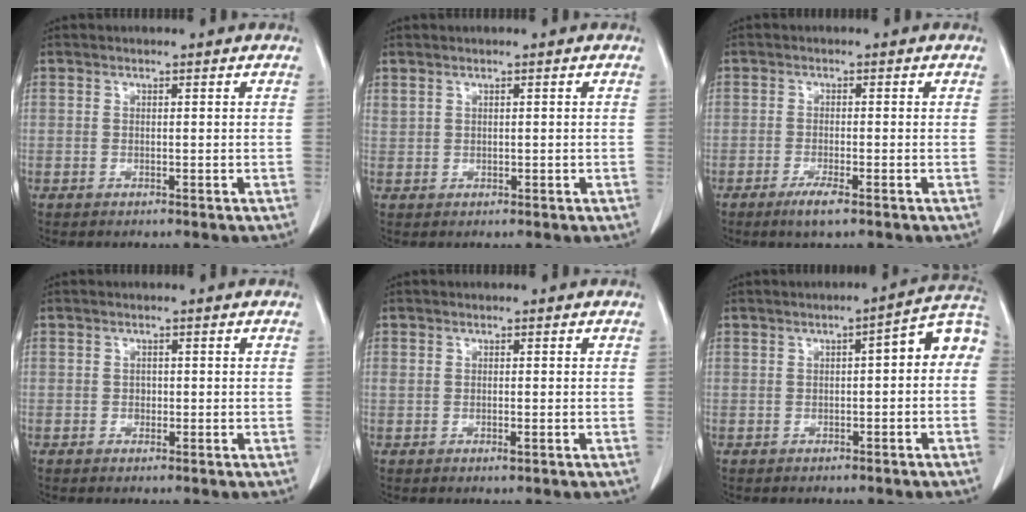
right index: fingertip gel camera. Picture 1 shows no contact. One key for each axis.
{"total": 1.0, "fx": 0.6, "fy": 0.5, "fz": 0.5, "tx": -0.017, "ty": 0.007, "tz": 0.020}
{"total": 3.0, "fx": -1.9, "fy": 0.2, "fz": 2.3, "tx": -0.046, "ty": -0.006, "tz": -0.035}
{"total": 0.8, "fx": -0.1, "fy": 0.8, "fz": 0.4, "tx": -0.003, "ty": 0.003, "tz": -0.002}
{"total": 1.0, "fx": -0.2, "fy": 0.3, "fz": 0.9, "tx": -0.018, "ty": -0.002, "tz": 0.001}
{"total": 6.5, "fx": 0.3, "fy": 1.7, "fz": 6.3, "tx": -0.078, "ty": 0.034, "tz": -0.002}